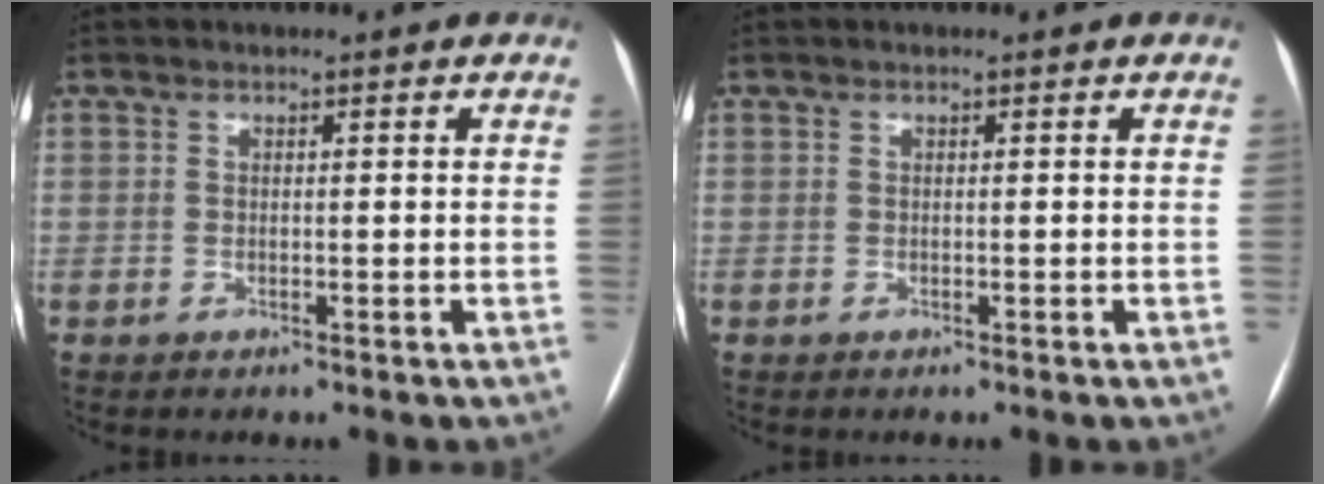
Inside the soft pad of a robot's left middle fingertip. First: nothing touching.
{"total": 0.0}